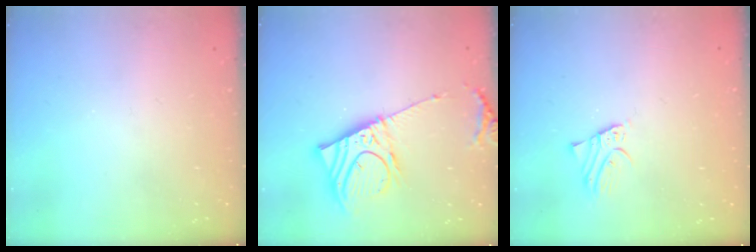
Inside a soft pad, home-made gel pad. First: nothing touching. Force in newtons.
{"total": 13.0, "press": 12.7, "slide": 2.6}
{"total": 1.9, "press": 1.9, "slide": 0.1}